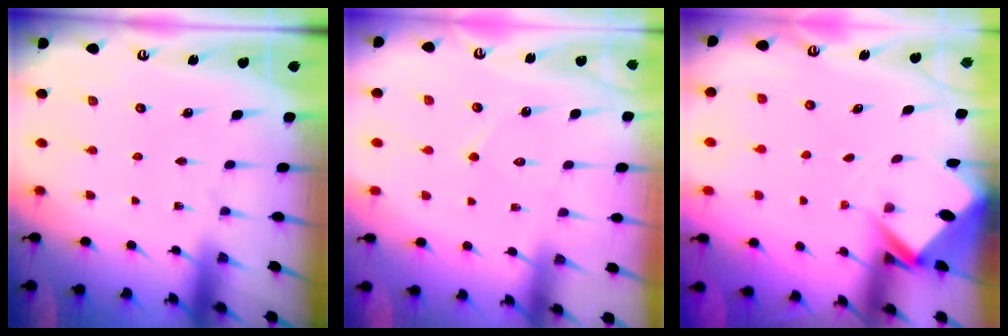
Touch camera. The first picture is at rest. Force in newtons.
{"total": 5.3, "press": 5.2, "slide": 0.4}
{"total": 2.6, "press": 2.6, "slide": 0.1}